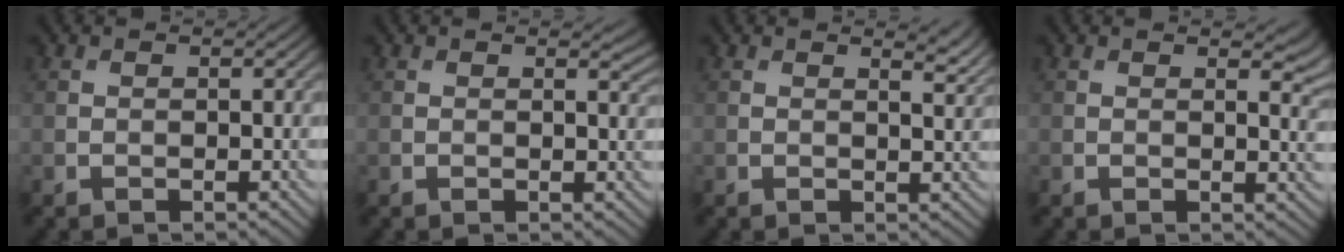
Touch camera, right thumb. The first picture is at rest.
{"total": 1.5, "force": [0.9, 0.4, 1.1], "torque": [-0.012, -0.005, 0.015]}
{"total": 2.8, "force": [2.0, 0.7, 1.8], "torque": [-0.025, -0.006, 0.030]}
{"total": 3.3, "force": [1.6, 1.0, 2.7], "torque": [-0.037, -0.005, 0.026]}